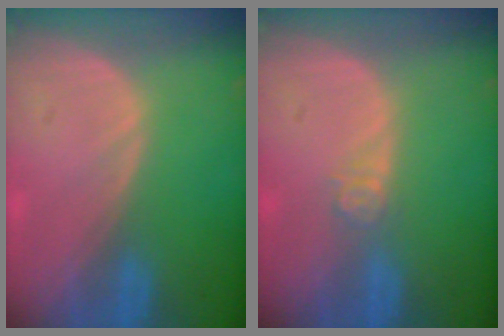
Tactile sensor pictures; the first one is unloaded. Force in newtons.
{"total": 2.4, "press": 2.0, "slide": 1.3}